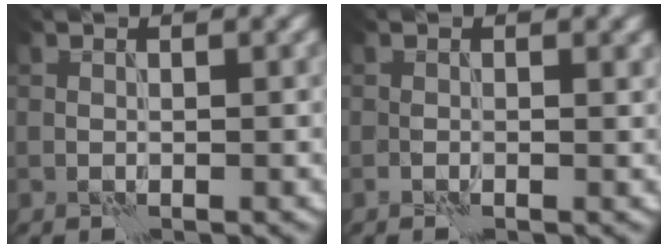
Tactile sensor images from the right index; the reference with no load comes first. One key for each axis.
{"total": 0.6, "fx": 0.3, "fy": 0.3, "fz": 0.4, "tx": -0.003, "ty": -0.005, "tz": 0.005}